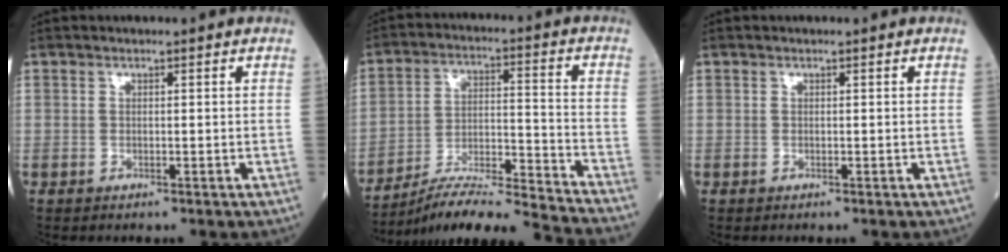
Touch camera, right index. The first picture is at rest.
{"total": 16.0, "force": [-15.0, -2.0, 5.2], "torque": [-0.081, 0.005, -0.252]}
{"total": 0.0}